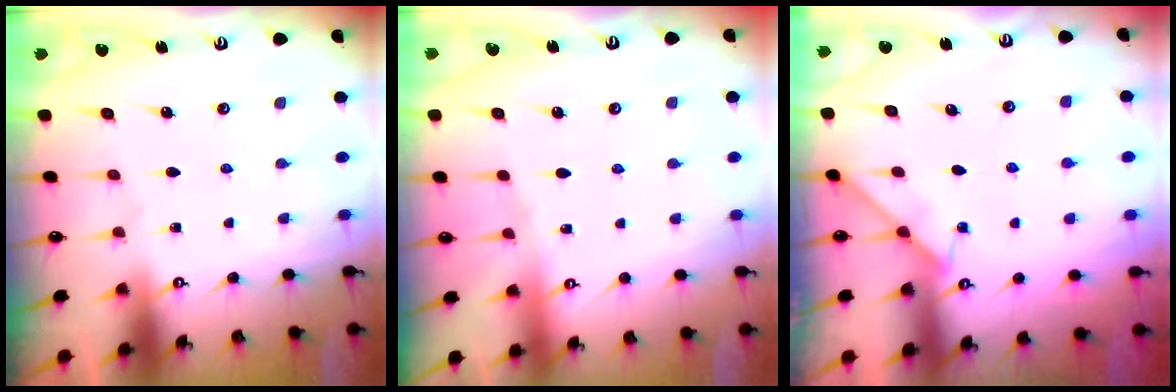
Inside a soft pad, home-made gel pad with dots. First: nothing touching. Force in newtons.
{"total": 2.2, "press": 2.1, "slide": 0.5}
{"total": 5.6, "press": 5.6, "slide": 0.7}